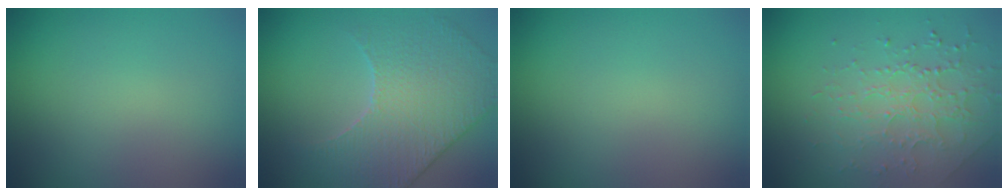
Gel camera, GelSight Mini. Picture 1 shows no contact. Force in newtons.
{"total": 5.0, "press": 4.9, "slide": 0.8}
{"total": 0.0}
{"total": 2.6, "press": 2.4, "slide": 1.1}